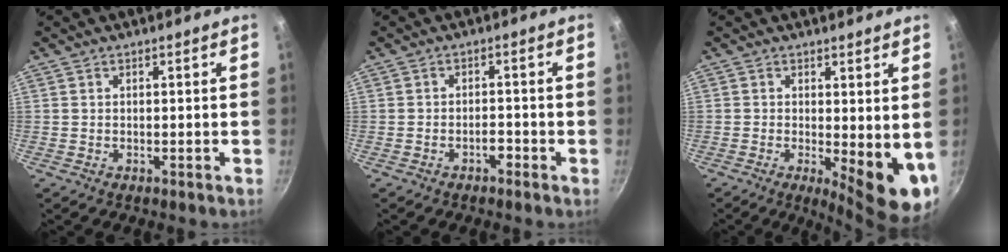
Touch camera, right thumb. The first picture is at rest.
{"total": 1.9, "force": [-1.3, 0.9, 1.1], "torque": [-0.010, 0.017, -0.020]}
{"total": 9.7, "force": [-0.5, 3.5, 9.0], "torque": [-0.101, -0.016, 0.000]}